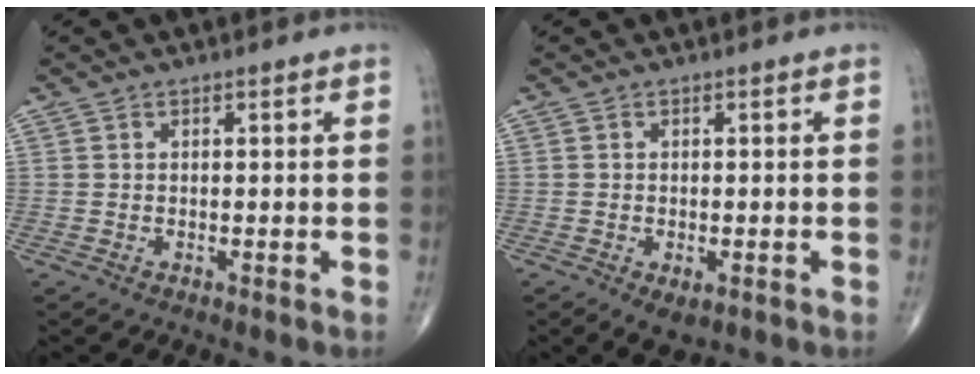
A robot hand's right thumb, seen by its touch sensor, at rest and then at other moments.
{"total": 3.8, "force": [-1.5, 2.0, 2.9], "torque": [-0.044, 0.000, -0.016]}